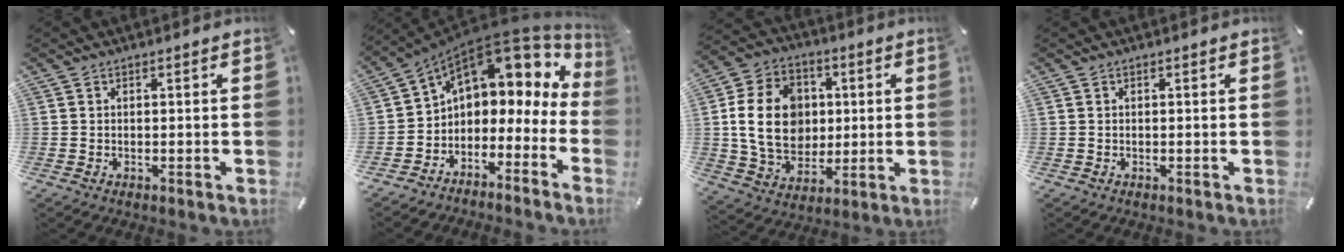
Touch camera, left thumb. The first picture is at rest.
{"total": 8.2, "force": [3.9, 6.0, 4.1], "torque": [-0.068, -0.047, 0.061]}
{"total": 17.1, "force": [1.3, 13.8, 10.1], "torque": [-0.211, 0.013, 0.026]}
{"total": 0.0}